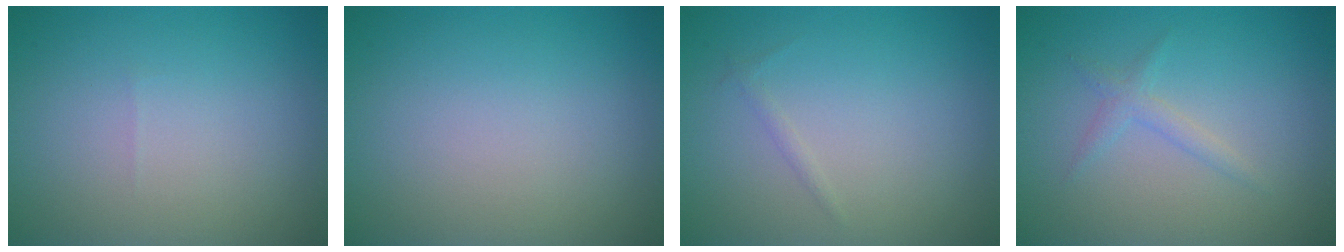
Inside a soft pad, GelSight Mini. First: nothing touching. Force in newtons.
{"total": 0.0}
{"total": 0.5, "press": 0.5, "slide": 0.0}
{"total": 1.3, "press": 1.3, "slide": 0.1}